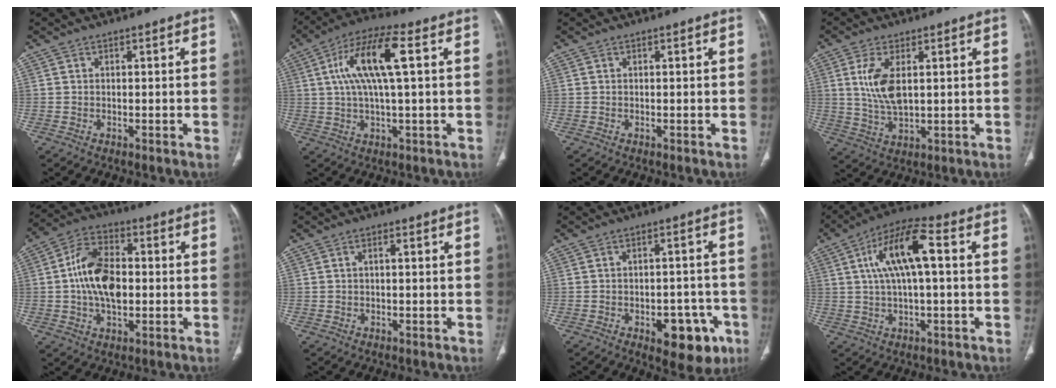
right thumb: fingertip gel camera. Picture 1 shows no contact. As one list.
[{"total": 12.8, "force": [2.9, 3.2, 12.0], "torque": [-0.251, 0.023, 0.048]}, {"total": 0.0}, {"total": 7.8, "force": [1.9, 3.5, 6.7], "torque": [-0.145, -0.012, 0.046]}, {"total": 12.6, "force": [-0.1, 7.5, 10.1], "torque": [-0.177, 0.018, -0.006]}, {"total": 1.0, "force": [0.1, 0.4, 0.9], "torque": [-0.020, 0.004, 0.001]}, {"total": 11.3, "force": [-5.1, 6.0, 8.1], "torque": [-0.066, 0.028, -0.055]}, {"total": 12.5, "force": [2.3, 4.2, 11.6], "torque": [-0.227, 0.031, 0.034]}]